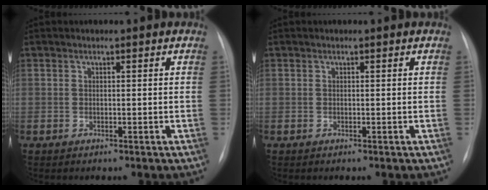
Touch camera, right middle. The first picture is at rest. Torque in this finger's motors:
{"motor_torque": [0.00, 0.00, 0.00, 0.00]}